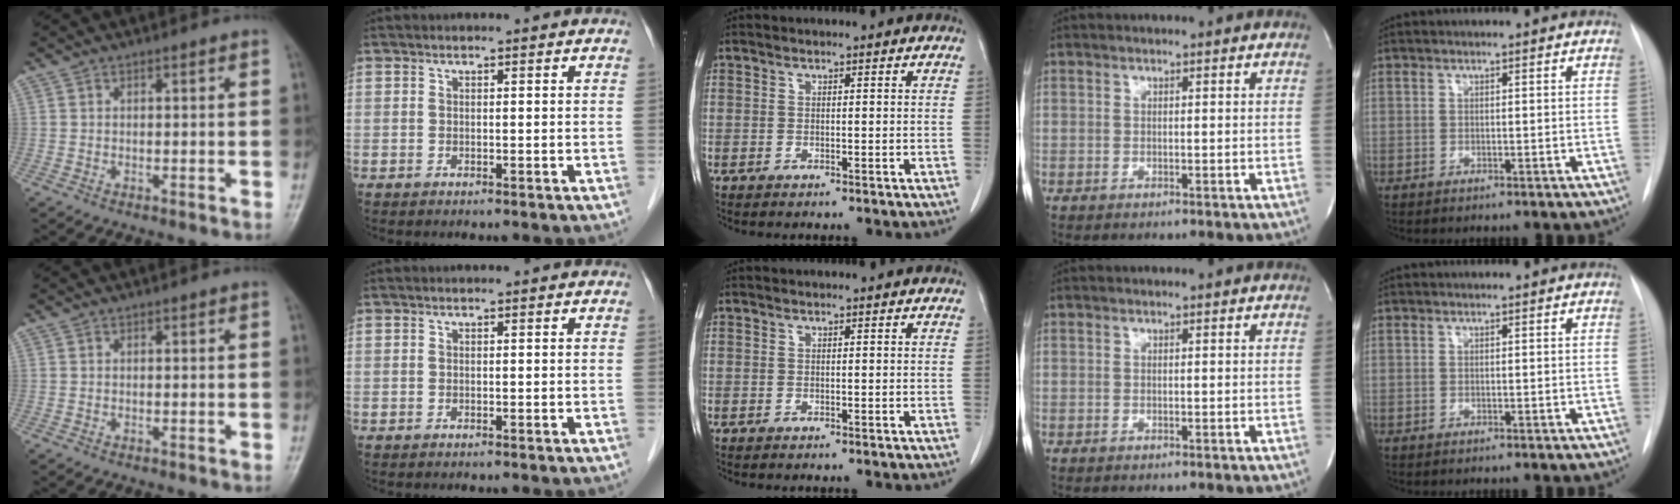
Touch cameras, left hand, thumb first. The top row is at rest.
{}